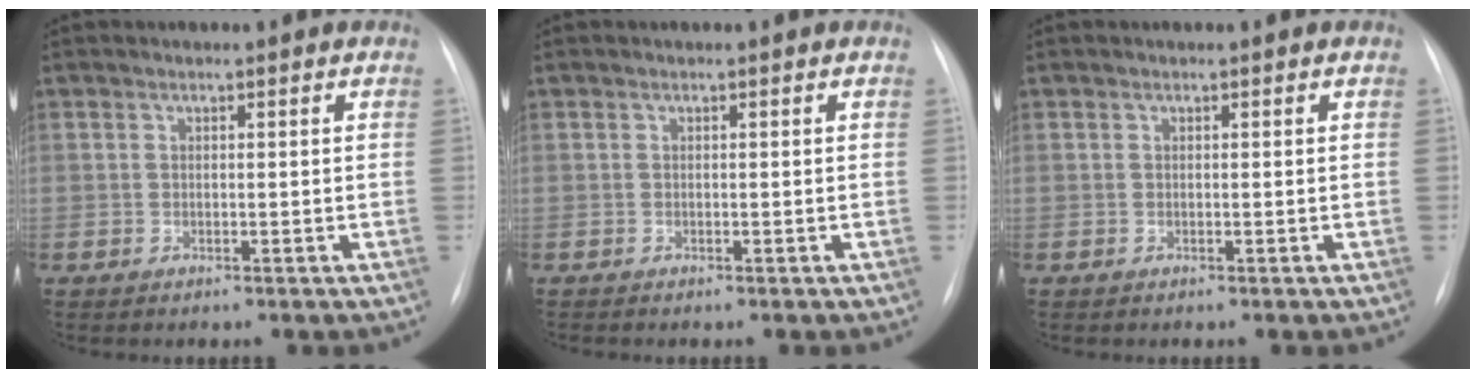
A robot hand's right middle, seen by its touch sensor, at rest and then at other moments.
{"total": 0.0}
{"total": 0.0}